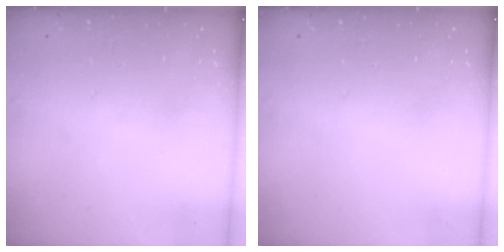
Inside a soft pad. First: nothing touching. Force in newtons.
{"total": 0.0}